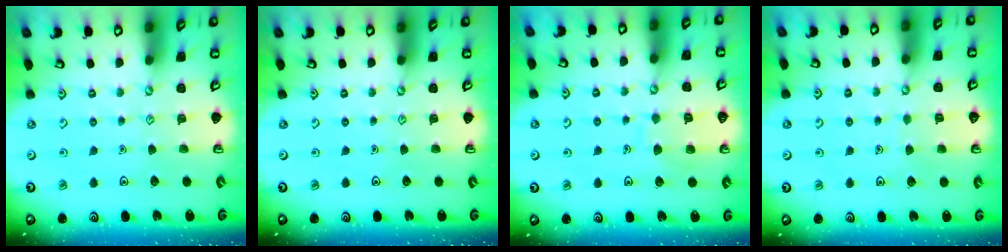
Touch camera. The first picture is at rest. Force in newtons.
{"total": 0.0}
{"total": 7.3, "press": 7.3, "slide": 0.7}
{"total": 3.3, "press": 3.3, "slide": 0.3}